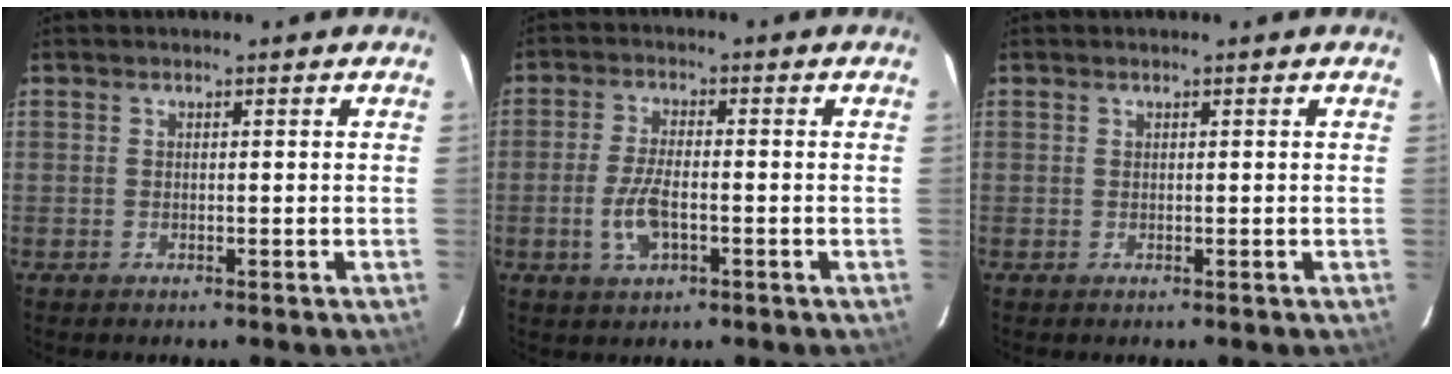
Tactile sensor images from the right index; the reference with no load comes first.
{"total": 6.2, "force": [-1.9, 2.6, 5.3], "torque": [-0.114, -0.002, -0.034]}
{"total": 0.0}